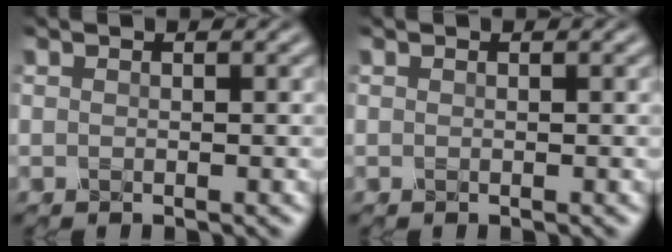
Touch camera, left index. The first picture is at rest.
{"total": 0.0}